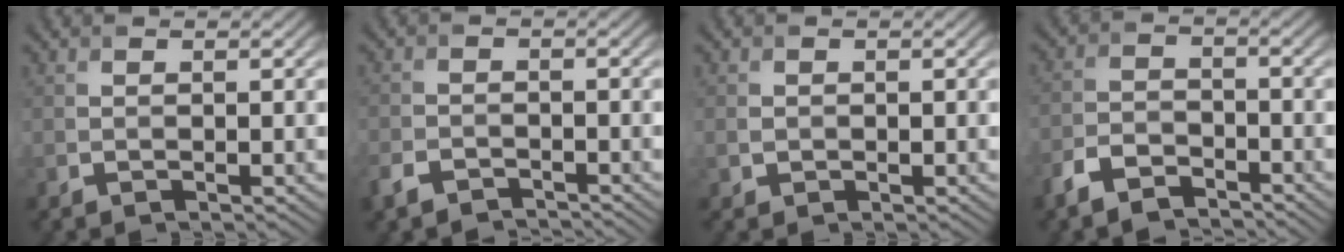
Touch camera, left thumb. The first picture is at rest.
{"total": 3.2, "force": [-2.6, 1.3, 1.3], "torque": [-0.027, -0.006, -0.056]}
{"total": 1.1, "force": [0.1, 1.0, 0.4], "torque": [-0.005, -0.002, 0.003]}
{"total": 4.9, "force": [-3.9, 1.9, 2.2], "torque": [-0.048, -0.002, -0.087]}